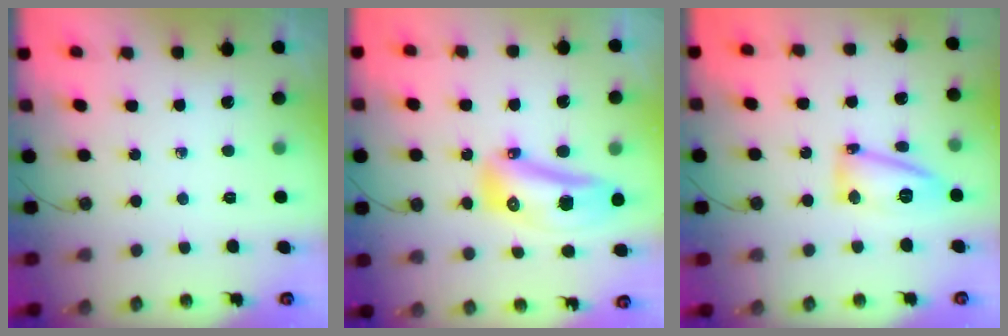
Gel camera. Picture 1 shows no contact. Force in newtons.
{"total": 14.5, "press": 14.4, "slide": 1.9}
{"total": 11.8, "press": 11.7, "slide": 0.9}